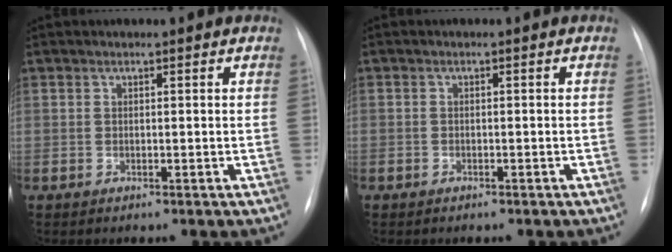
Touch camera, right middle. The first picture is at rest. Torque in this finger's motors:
{"motor_torque": [0.63, -1.01, -0.96, -0.21]}